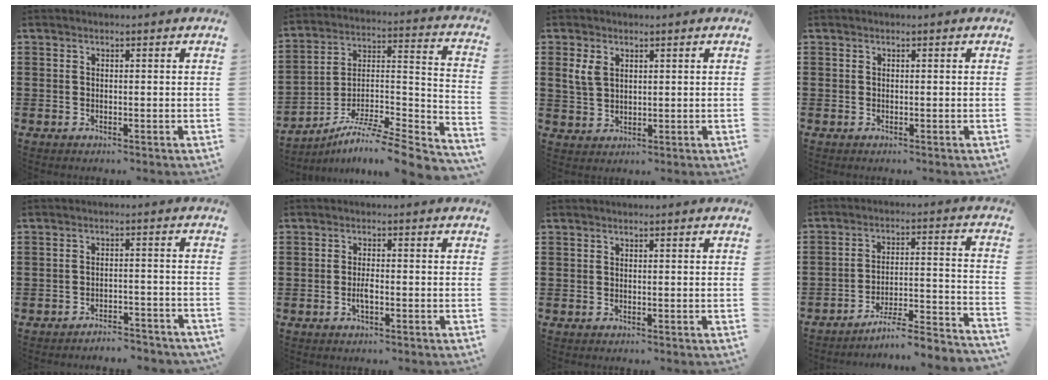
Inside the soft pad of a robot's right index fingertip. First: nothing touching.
{"total": 7.8, "force": [-6.4, 0.9, 4.5], "torque": [-0.071, 0.000, -0.128]}
{"total": 3.4, "force": [1.5, 2.2, 2.1], "torque": [-0.049, 0.008, 0.028]}
{"total": 0.0}
{"total": 3.1, "force": [-3.1, 0.2, 0.3], "torque": [-0.009, 0.002, -0.064]}
{"total": 2.1, "force": [-0.7, 0.4, 2.0], "torque": [-0.045, -0.005, -0.014]}
{"total": 0.0}
{"total": 5.6, "force": [-4.9, 0.2, 2.8], "torque": [-0.045, -0.014, -0.096]}